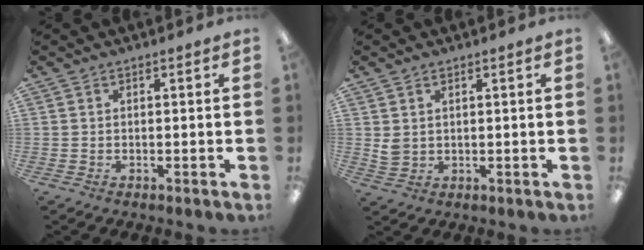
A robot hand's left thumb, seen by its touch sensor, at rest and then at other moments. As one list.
[{"total": 2.8, "force": [1.2, 2.0, 1.5], "torque": [-0.031, 0.002, 0.024]}]